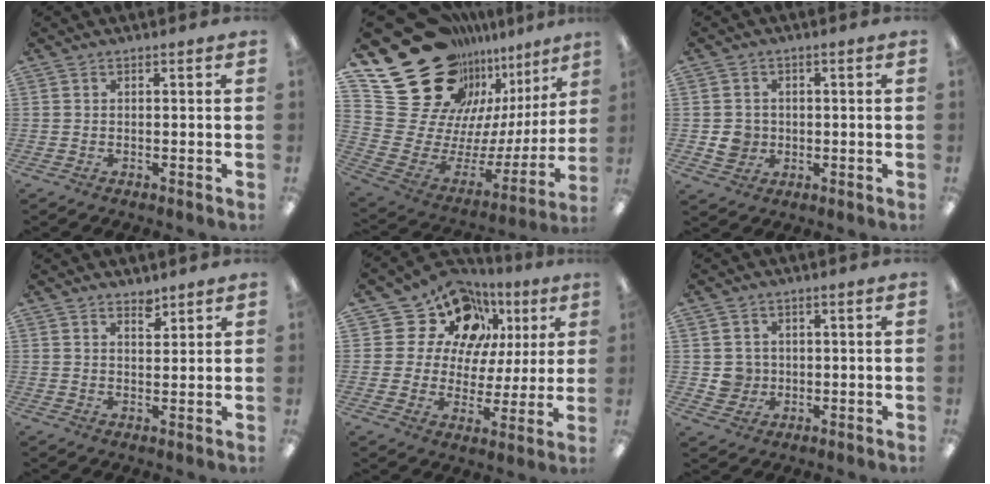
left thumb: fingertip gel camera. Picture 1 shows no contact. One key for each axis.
{"total": 29.3, "fx": 18.4, "fy": 18.6, "fz": 13.2, "tx": -0.191, "ty": -0.142, "tz": 0.388}
{"total": 4.4, "fx": -0.4, "fy": 4.3, "fz": 1.1, "tx": -0.008, "ty": 0.004, "tz": -0.007}
{"total": 3.1, "fx": 2.7, "fy": 1.2, "fz": 0.8, "tx": 0.004, "ty": -0.021, "tz": 0.046}
{"total": 17.2, "fx": 9.9, "fy": 12.5, "fz": 6.5, "tx": -0.124, "ty": -0.048, "tz": 0.187}
{"total": 4.5, "fx": 0.4, "fy": 4.4, "fz": 0.2, "tx": 0.000, "ty": 0.005, "tz": 0.008}